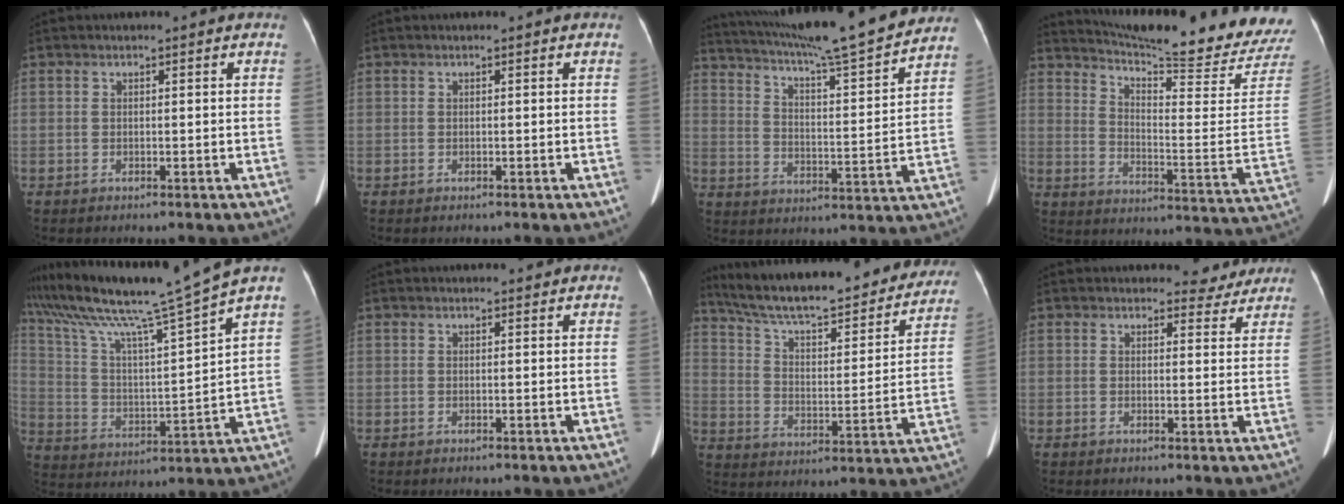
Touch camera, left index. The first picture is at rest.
{"total": 0.0}
{"total": 23.8, "force": [21.0, 0.9, 11.2], "torque": [-0.192, -0.014, 0.298]}
{"total": 23.5, "force": [22.3, -0.3, 7.2], "torque": [-0.118, -0.128, 0.278]}
{"total": 17.4, "force": [14.3, -2.6, 9.6], "torque": [-0.177, -0.015, 0.244]}
{"total": 0.6, "force": [0.6, 0.1, 0.1], "torque": [-0.010, -0.002, 0.007]}
{"total": 30.7, "force": [26.5, 6.4, 14.2], "torque": [-0.229, -0.027, 0.354]}
{"total": 3.7, "force": [3.4, 1.5, -0.1], "torque": [0.009, -0.012, 0.027]}